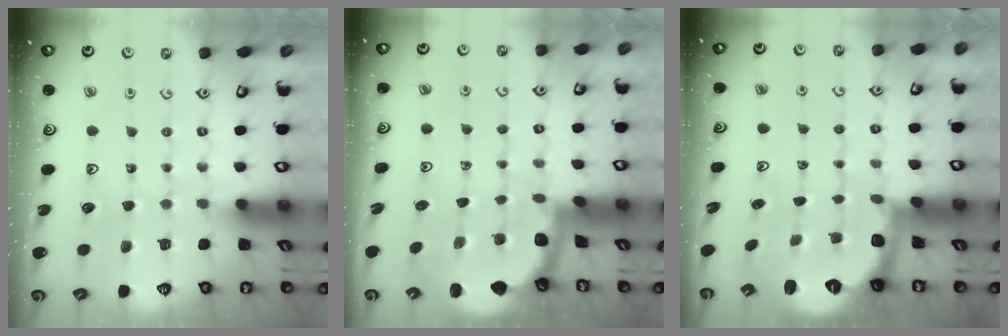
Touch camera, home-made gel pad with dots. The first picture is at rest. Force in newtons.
{"total": 1.7, "press": 1.6, "slide": 0.1}
{"total": 2.3, "press": 1.7, "slide": 1.6}